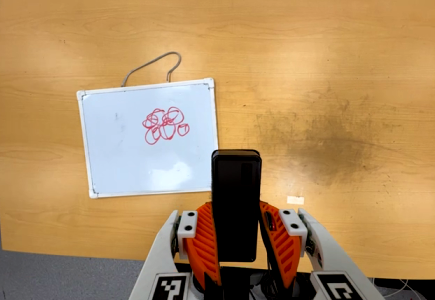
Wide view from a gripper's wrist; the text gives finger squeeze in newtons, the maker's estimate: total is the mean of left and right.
{"total": 4.2, "left": 2.8, "right": 5.7}